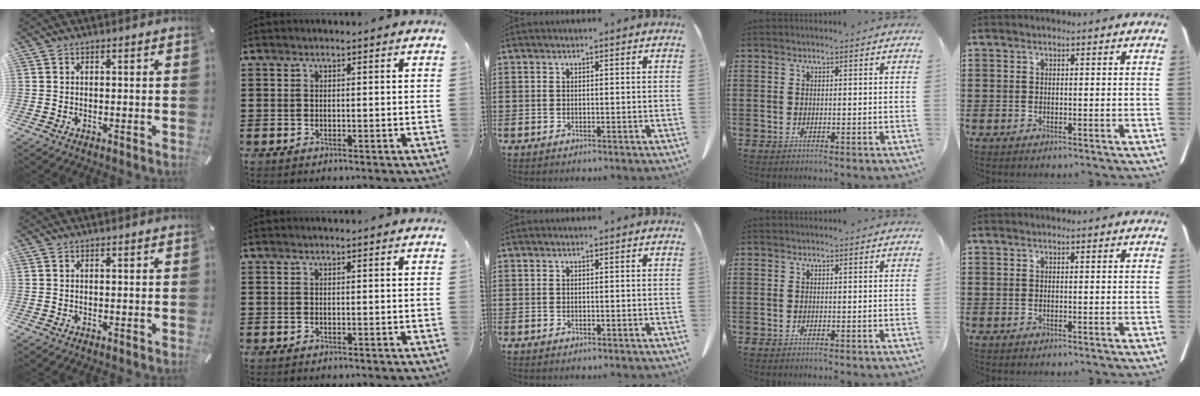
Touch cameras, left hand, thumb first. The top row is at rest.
{}